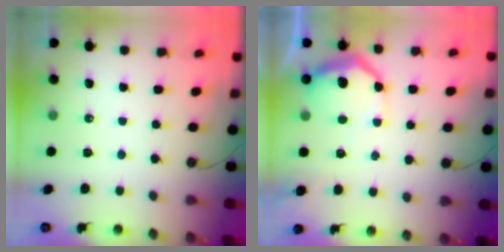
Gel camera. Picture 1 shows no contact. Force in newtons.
{"total": 12.0, "press": 11.9, "slide": 0.8}